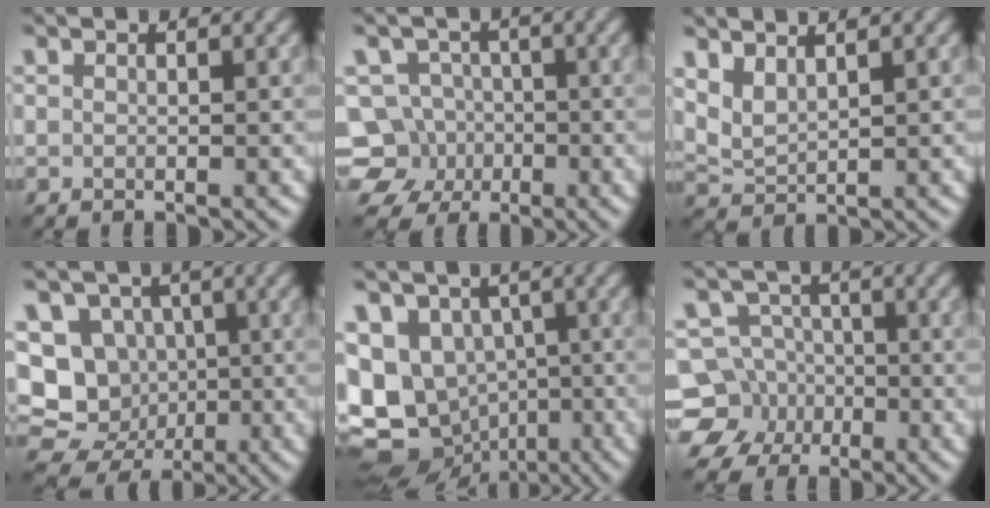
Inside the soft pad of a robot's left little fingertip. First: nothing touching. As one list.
[{"total": 7.2, "force": [-3.1, 6.2, 1.9], "torque": [-0.016, -0.002, -0.074]}, {"total": 2.3, "force": [1.7, 0.7, 1.4], "torque": [-0.037, -0.002, 0.041]}, {"total": 8.9, "force": [-0.5, 8.1, 3.8], "torque": [-0.053, 0.009, -0.036]}, {"total": 12.7, "force": [-1.2, 10.6, 6.8], "torque": [-0.128, -0.021, -0.015]}, {"total": 8.4, "force": [-3.8, 7.4, 1.4], "torque": [-0.023, -0.004, -0.088]}]